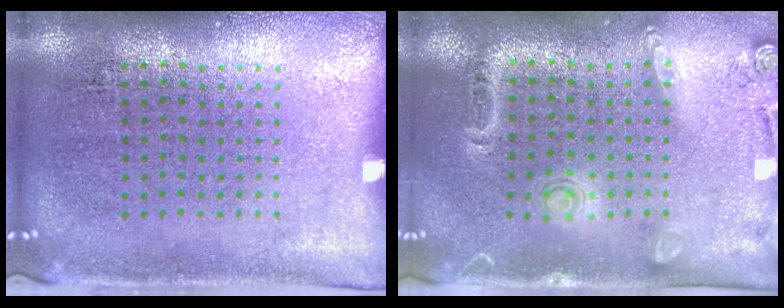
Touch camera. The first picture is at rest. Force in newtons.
{"total": 1.5, "press": 1.3, "slide": 0.8}